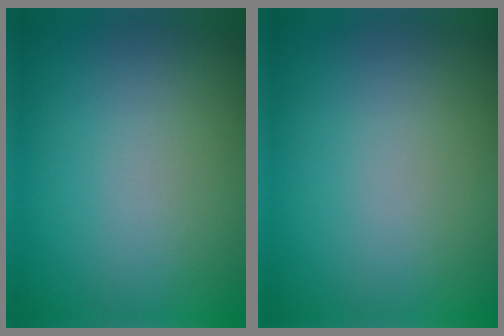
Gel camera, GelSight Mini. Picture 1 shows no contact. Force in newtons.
{"total": 0.0}